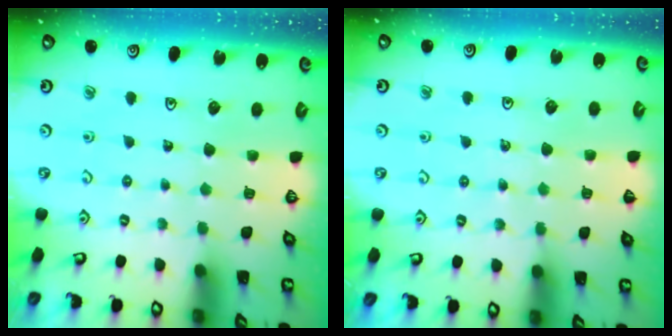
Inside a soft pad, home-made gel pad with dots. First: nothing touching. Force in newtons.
{"total": 3.9, "press": 3.5, "slide": 1.7}